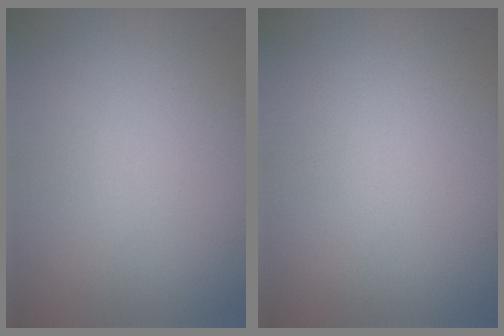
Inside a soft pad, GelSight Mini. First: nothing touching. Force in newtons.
{"total": 0.0}